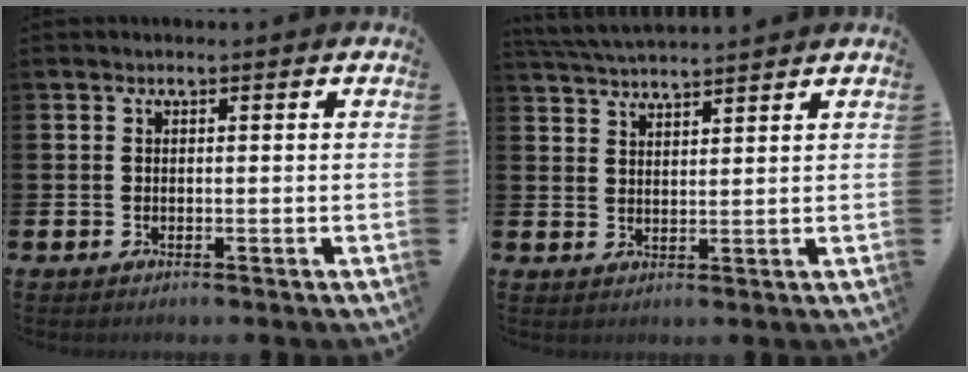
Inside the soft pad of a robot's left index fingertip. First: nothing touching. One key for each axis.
{"total": 4.0, "fx": 4.0, "fy": -0.1, "fz": 0.5, "tx": -0.020, "ty": -0.022, "tz": 0.071}